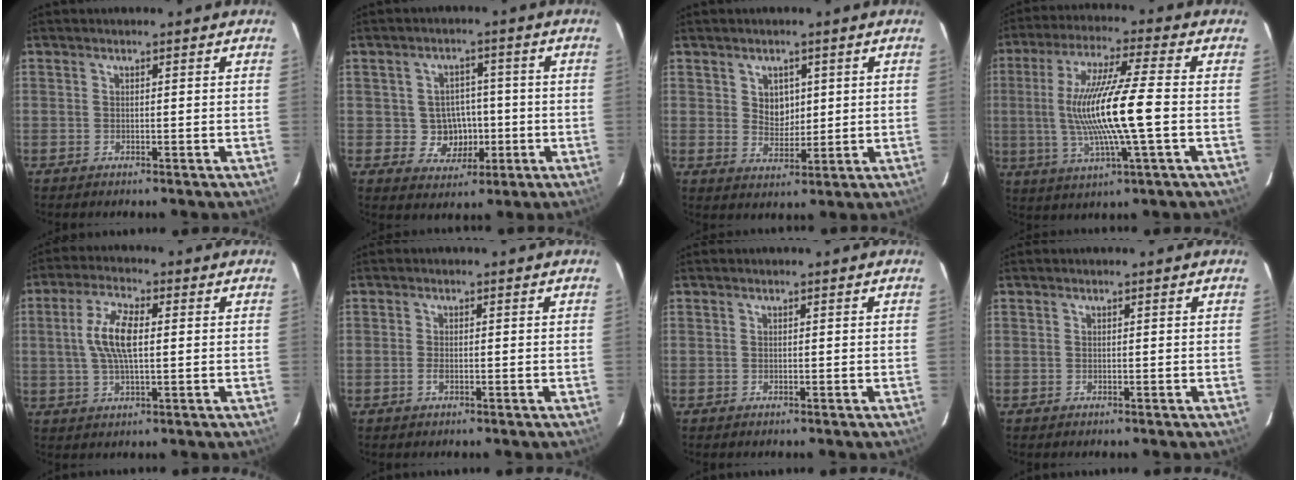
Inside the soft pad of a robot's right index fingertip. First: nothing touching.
{"total": 6.4, "force": [-1.1, 6.1, 1.8], "torque": [-0.044, 0.016, 0.001]}
{"total": 4.4, "force": [1.4, 3.5, 2.2], "torque": [-0.032, 0.003, 0.030]}
{"total": 15.7, "force": [-1.3, 0.7, 15.6], "torque": [-0.292, -0.007, -0.019]}
{"total": 8.3, "force": [0.9, 2.9, 7.8], "torque": [-0.156, 0.011, 0.016]}
{"total": 1.5, "force": [-0.6, 0.8, 1.1], "torque": [-0.026, -0.001, -0.012]}
{"total": 0.0}
{"total": 0.0}